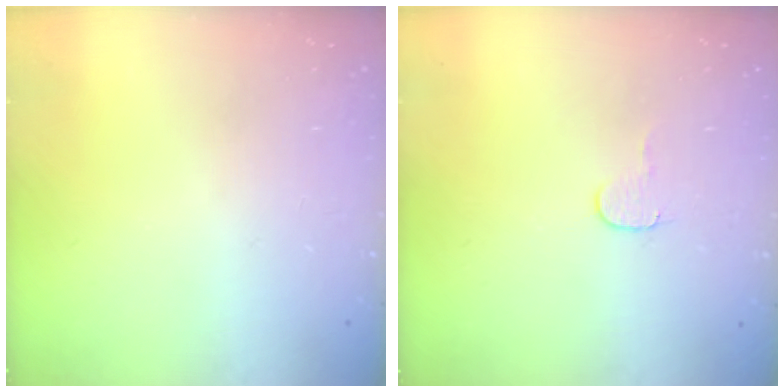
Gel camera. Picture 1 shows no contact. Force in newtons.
{"total": 4.4, "press": 4.4, "slide": 0.3}